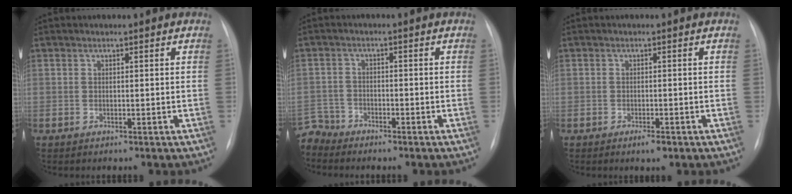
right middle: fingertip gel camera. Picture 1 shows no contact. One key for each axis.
{"total": 4.2, "fx": -3.9, "fy": 1.1, "fz": -0.9, "tx": 0.024, "ty": -0.003, "tz": -0.080}
{"total": 1.8, "fx": -1.1, "fy": 0.5, "fz": 1.3, "tx": -0.018, "ty": -0.001, "tz": -0.014}